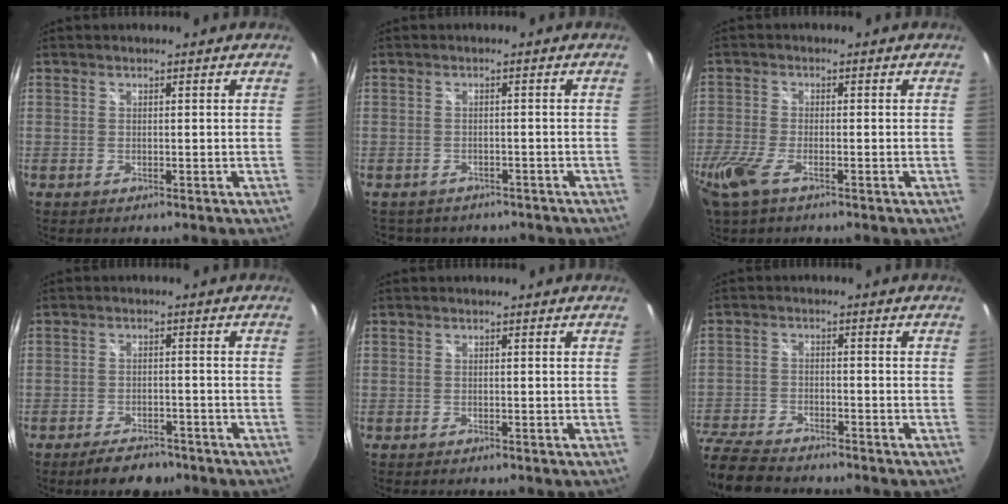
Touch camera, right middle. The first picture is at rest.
{"total": 4.6, "force": [-3.6, 2.5, 1.4], "torque": [-0.026, -0.009, -0.044]}
{"total": 9.7, "force": [-5.5, 4.0, 7.0], "torque": [-0.174, -0.031, -0.110]}
{"total": 5.8, "force": [-4.6, 2.3, 2.7], "torque": [-0.059, 0.003, -0.069]}
{"total": 0.0}
{"total": 12.3, "force": [-10.5, 3.5, 5.2], "torque": [-0.145, -0.029, -0.198]}